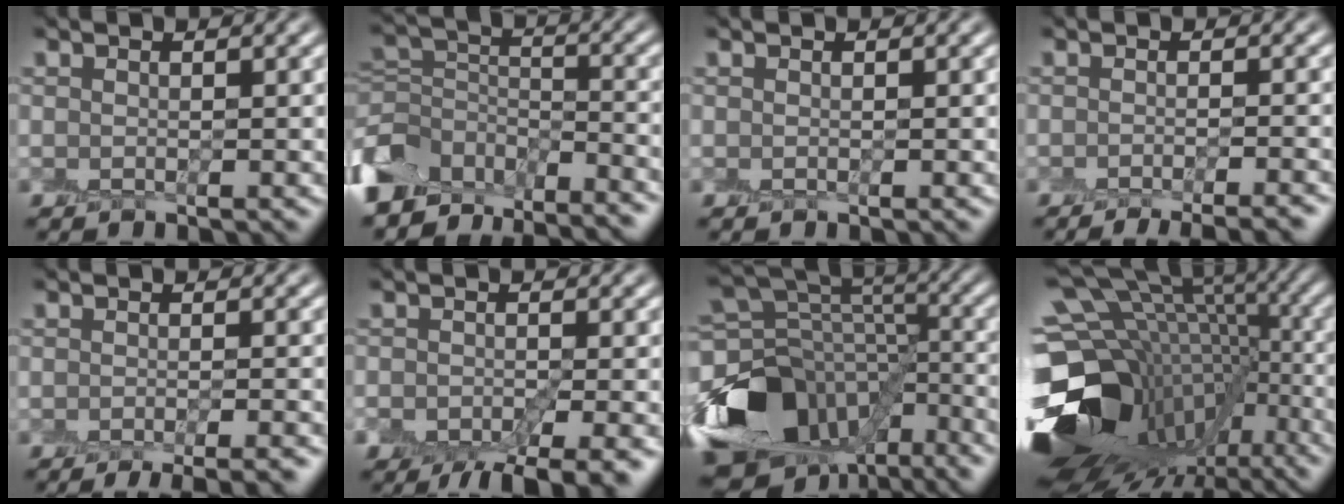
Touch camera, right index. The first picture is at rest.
{"total": 8.0, "force": [-6.3, 4.2, 2.3], "torque": [-0.058, 0.000, -0.122]}
{"total": 0.0}
{"total": 4.9, "force": [-4.1, 1.1, 2.5], "torque": [-0.018, 0.002, -0.040]}
{"total": 4.8, "force": [-3.7, 1.2, 2.9], "torque": [-0.026, -0.004, -0.034]}
{"total": 6.4, "force": [-4.6, 2.0, 3.9], "torque": [-0.056, -0.016, -0.080]}
{"total": 15.6, "force": [-7.6, 10.9, 8.2], "torque": [-0.200, -0.021, -0.109]}
{"total": 18.9, "force": [-6.6, 12.8, 12.2], "torque": [-0.242, -0.008, -0.055]}